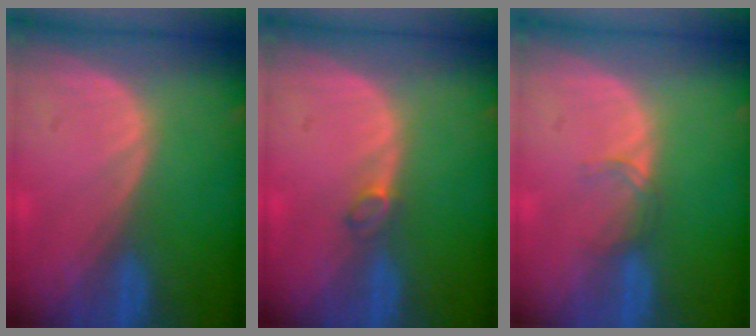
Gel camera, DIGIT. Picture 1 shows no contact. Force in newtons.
{"total": 1.4, "press": 1.3, "slide": 0.3}
{"total": 1.5, "press": 1.5, "slide": 0.2}